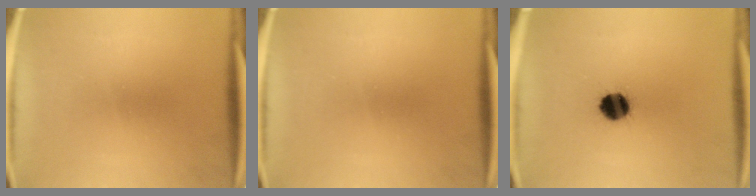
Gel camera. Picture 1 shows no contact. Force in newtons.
{"total": 0.0}
{"total": 7.9}